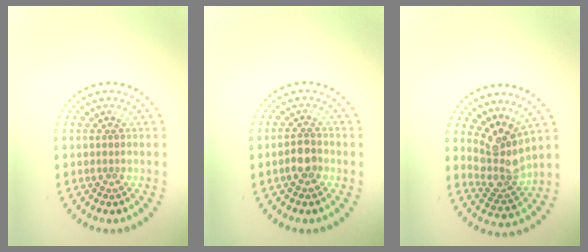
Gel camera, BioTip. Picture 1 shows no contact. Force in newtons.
{"total": 2.0, "press": 1.8, "slide": 0.8}
{"total": 3.9, "press": 2.9, "slide": 2.6}